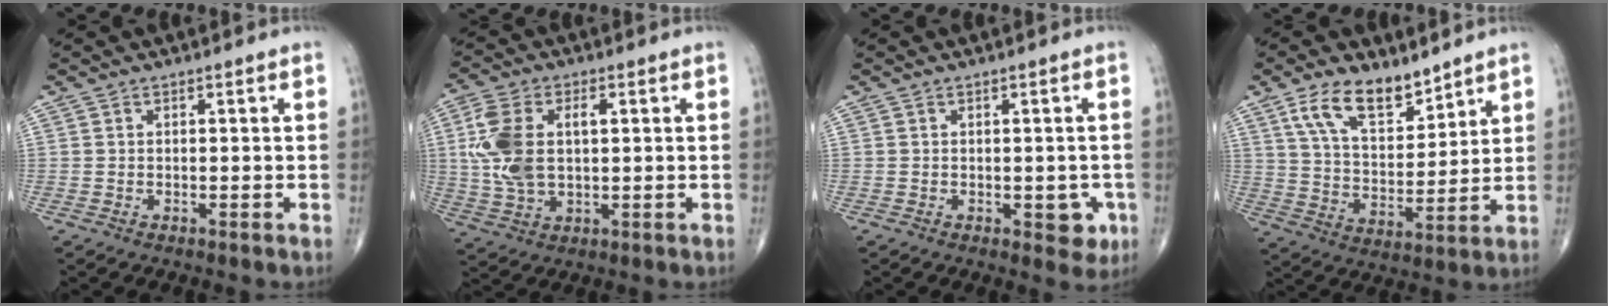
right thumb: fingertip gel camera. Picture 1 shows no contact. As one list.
[{"total": 12.0, "force": [1.8, 6.9, 9.7], "torque": [-0.214, 0.010, 0.037]}, {"total": 4.4, "force": [-1.2, 2.4, 3.5], "torque": [-0.016, 0.000, -0.010]}, {"total": 12.7, "force": [8.4, 6.1, 7.3], "torque": [-0.104, -0.051, 0.161]}]